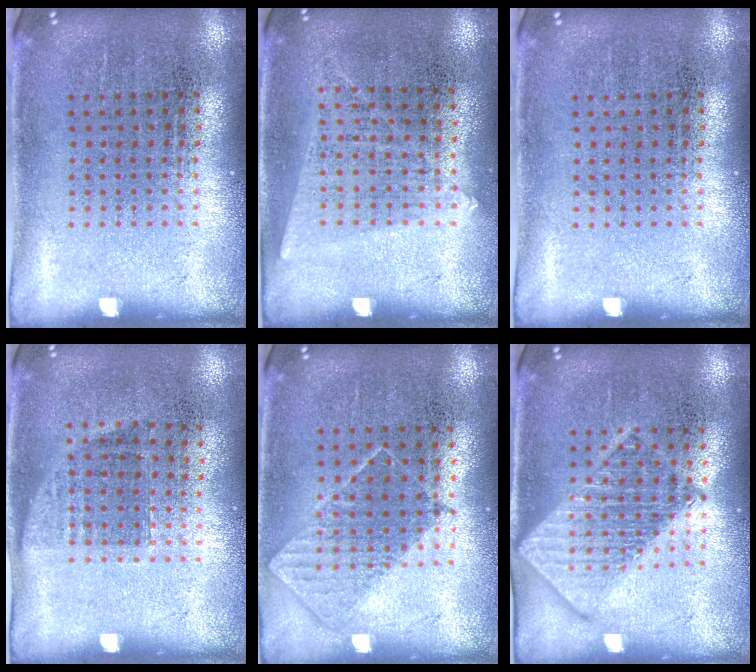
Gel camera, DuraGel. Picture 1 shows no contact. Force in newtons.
{"total": 1.2, "press": 1.1, "slide": 0.5}
{"total": 0.0}
{"total": 0.8, "press": 0.7, "slide": 0.5}
{"total": 0.8, "press": 0.7, "slide": 0.3}
{"total": 2.8, "press": 2.8, "slide": 0.4}